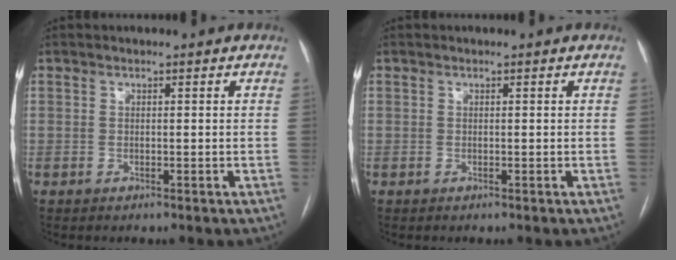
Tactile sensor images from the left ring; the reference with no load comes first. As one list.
[{"total": 0.0}]